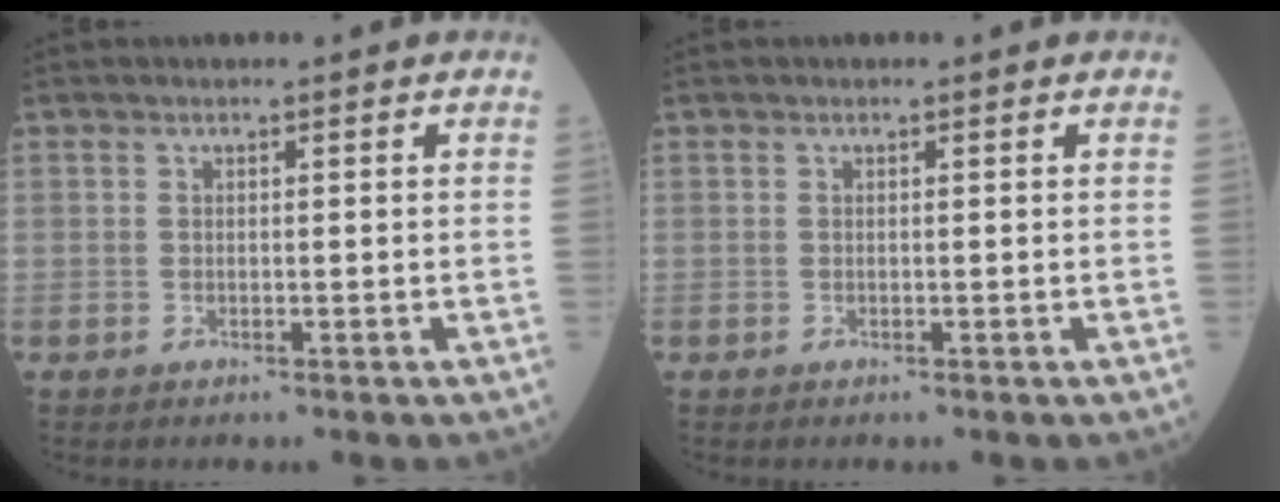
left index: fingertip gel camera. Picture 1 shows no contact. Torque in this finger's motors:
{"motor_torque": [0.00, 0.00, 0.00, 0.00]}